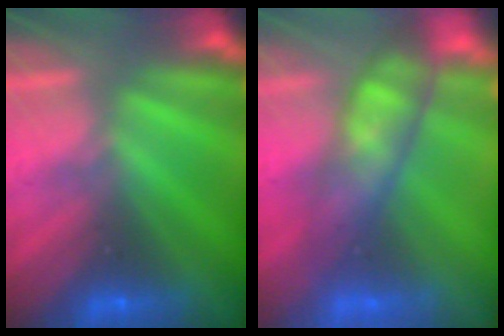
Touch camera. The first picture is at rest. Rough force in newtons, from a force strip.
{"total": 4.5}